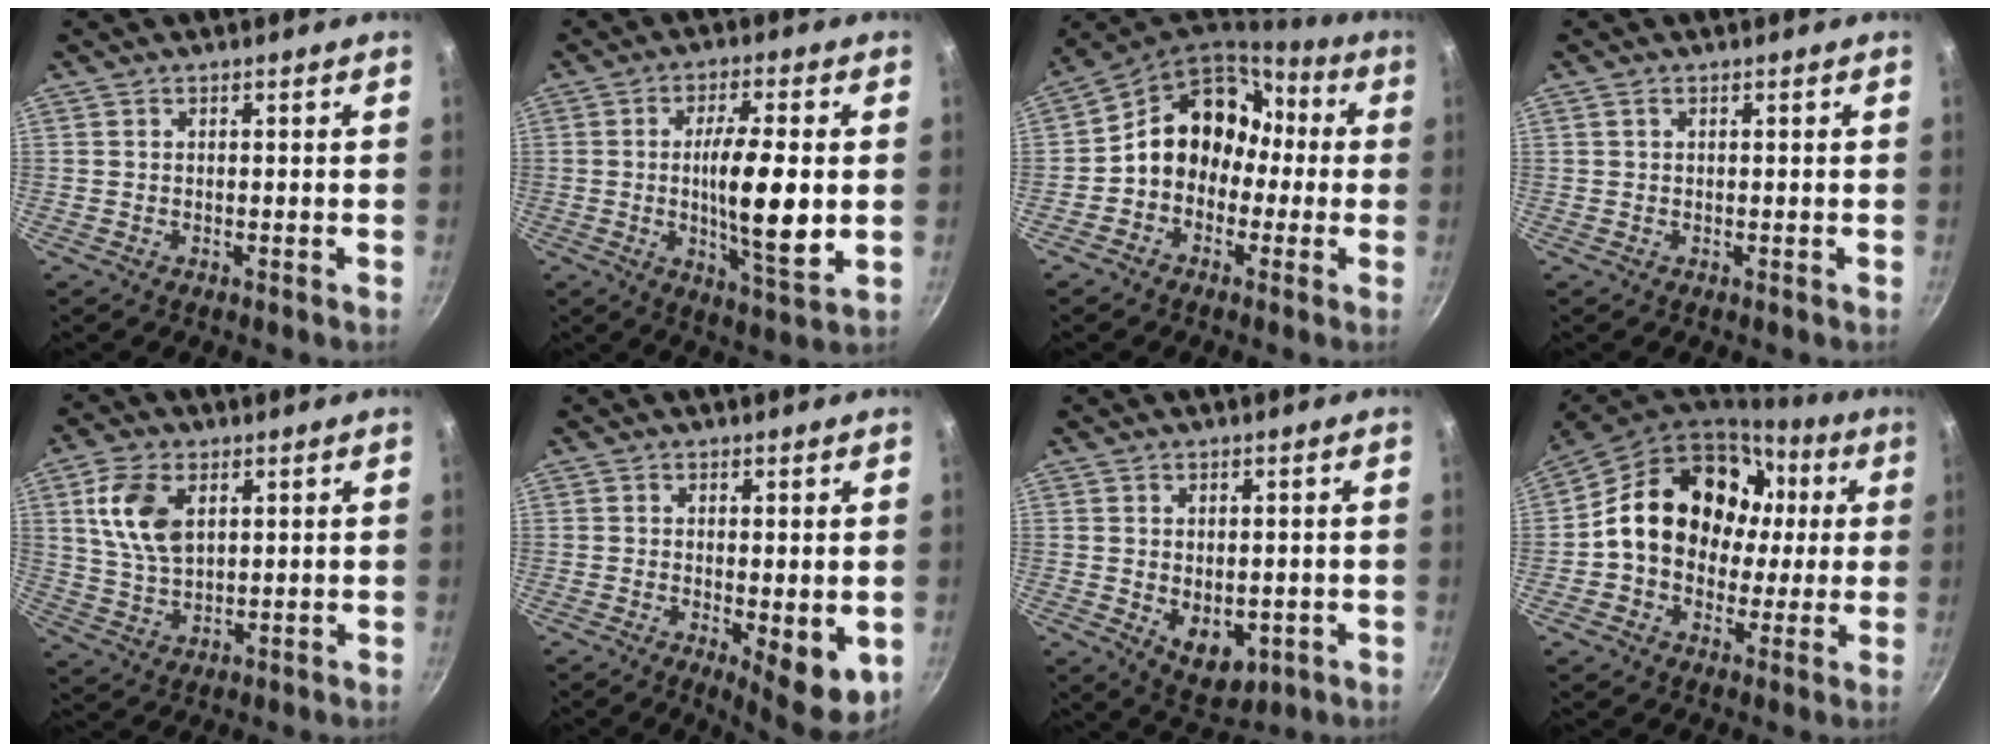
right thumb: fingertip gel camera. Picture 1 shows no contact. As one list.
[{"total": 8.9, "force": [0.3, 2.2, 8.6], "torque": [-0.136, -0.024, 0.007]}, {"total": 14.1, "force": [-0.4, 11.6, 7.9], "torque": [-0.076, 0.058, -0.022]}, {"total": 0.7, "force": [0.3, 0.5, 0.5], "torque": [-0.009, 0.002, 0.005]}, {"total": 10.2, "force": [3.3, 6.1, 7.5], "torque": [-0.138, -0.012, 0.066]}, {"total": 8.3, "force": [-1.3, 2.9, 7.7], "torque": [-0.090, -0.013, -0.008]}, {"total": 7.7, "force": [-1.0, 5.2, 5.6], "torque": [-0.062, -0.011, 0.002]}, {"total": 20.5, "force": [2.8, 16.2, 12.3], "torque": [-0.172, 0.040, 0.042]}]